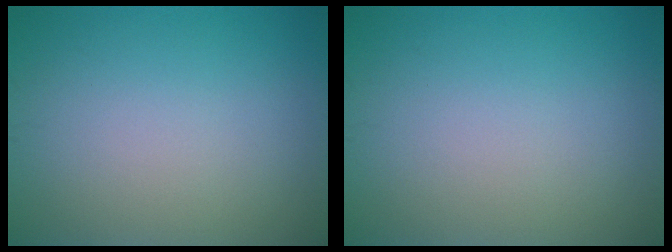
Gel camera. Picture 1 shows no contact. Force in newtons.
{"total": 0.0}